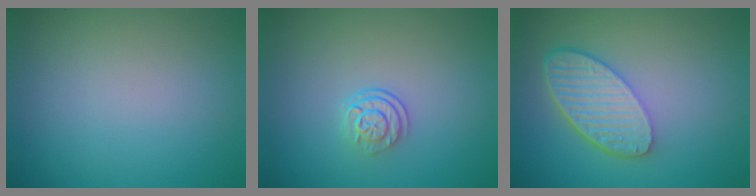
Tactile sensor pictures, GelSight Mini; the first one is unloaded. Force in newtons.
{"total": 2.5, "press": 1.8, "slide": 1.8}
{"total": 6.0, "press": 4.7, "slide": 3.8}